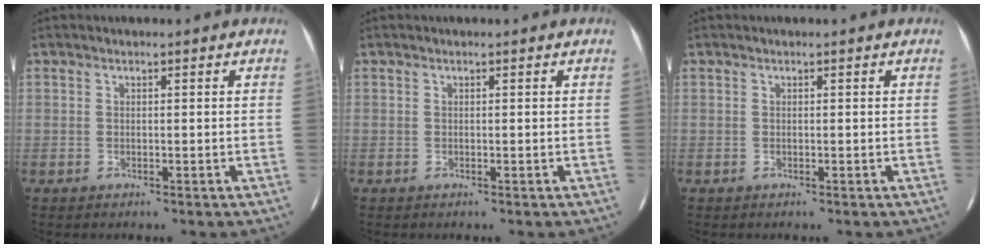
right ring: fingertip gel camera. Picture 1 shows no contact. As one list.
[{"total": 0.0}, {"total": 0.0}]